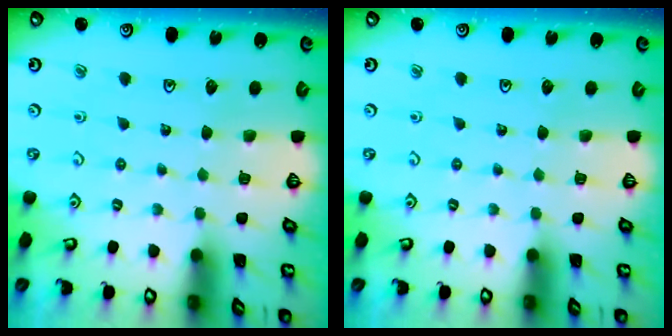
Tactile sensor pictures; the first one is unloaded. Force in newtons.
{"total": 0.0}